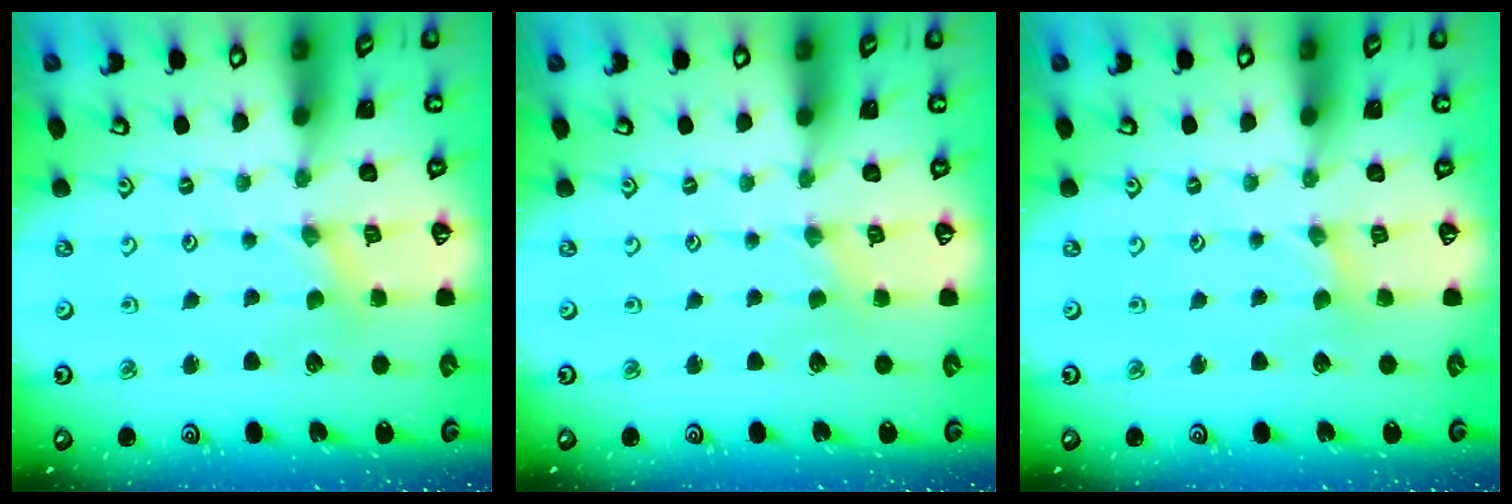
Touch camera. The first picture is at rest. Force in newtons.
{"total": 0.0}
{"total": 0.8, "press": 0.7, "slide": 0.3}